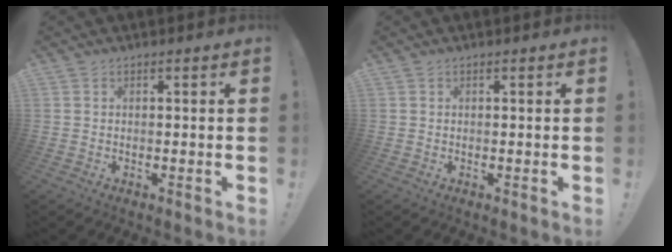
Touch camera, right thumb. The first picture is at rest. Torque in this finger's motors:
{"motor_torque": [-0.19, 0.07, 0.06, 0.24, 0.03]}